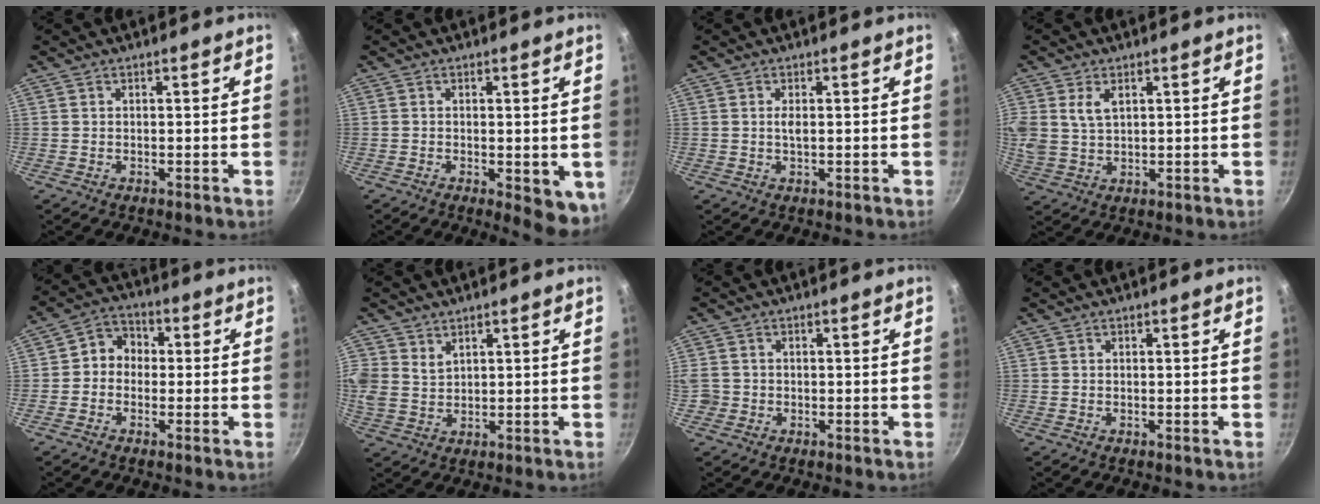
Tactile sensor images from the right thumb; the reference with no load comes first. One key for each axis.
{"total": 3.8, "fx": -1.3, "fy": 1.2, "fz": 3.4, "tx": -0.051, "ty": -0.009, "tz": -0.018}
{"total": 1.4, "fx": 0.2, "fy": 0.5, "fz": 1.3, "tx": -0.025, "ty": 0.000, "tz": 0.003}
{"total": 7.0, "fx": 2.6, "fy": 4.6, "fz": 4.6, "tx": -0.092, "ty": 0.000, "tz": 0.054}
{"total": 5.8, "fx": -0.3, "fy": 5.0, "fz": 2.8, "tx": -0.018, "ty": 0.019, "tz": -0.024}
{"total": 6.6, "fx": 3.4, "fy": 4.8, "fz": 2.8, "tx": -0.056, "ty": 0.003, "tz": 0.076}
{"total": 2.6, "fx": -0.6, "fy": 2.4, "fz": 0.8, "tx": -0.011, "ty": 0.004, "tz": -0.012}
{"total": 0.0}